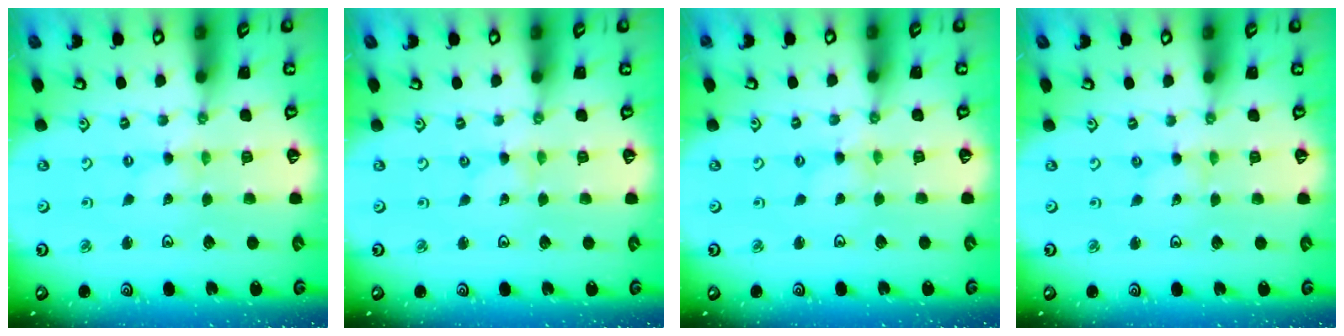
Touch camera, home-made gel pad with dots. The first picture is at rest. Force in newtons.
{"total": 0.0}
{"total": 0.0}
{"total": 0.0}